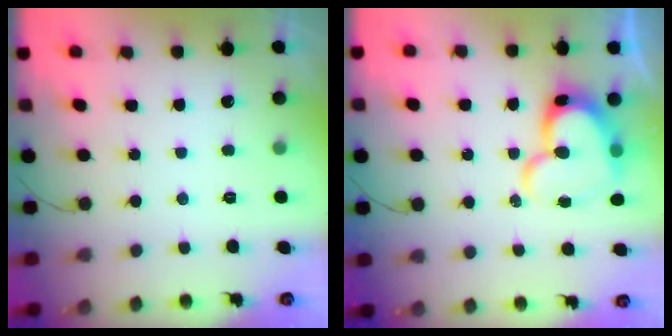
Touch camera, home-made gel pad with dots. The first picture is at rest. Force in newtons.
{"total": 16.5, "press": 16.5, "slide": 1.1}